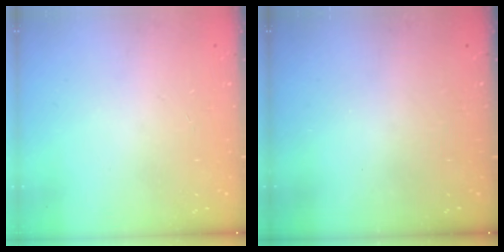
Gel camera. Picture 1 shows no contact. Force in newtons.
{"total": 0.0}